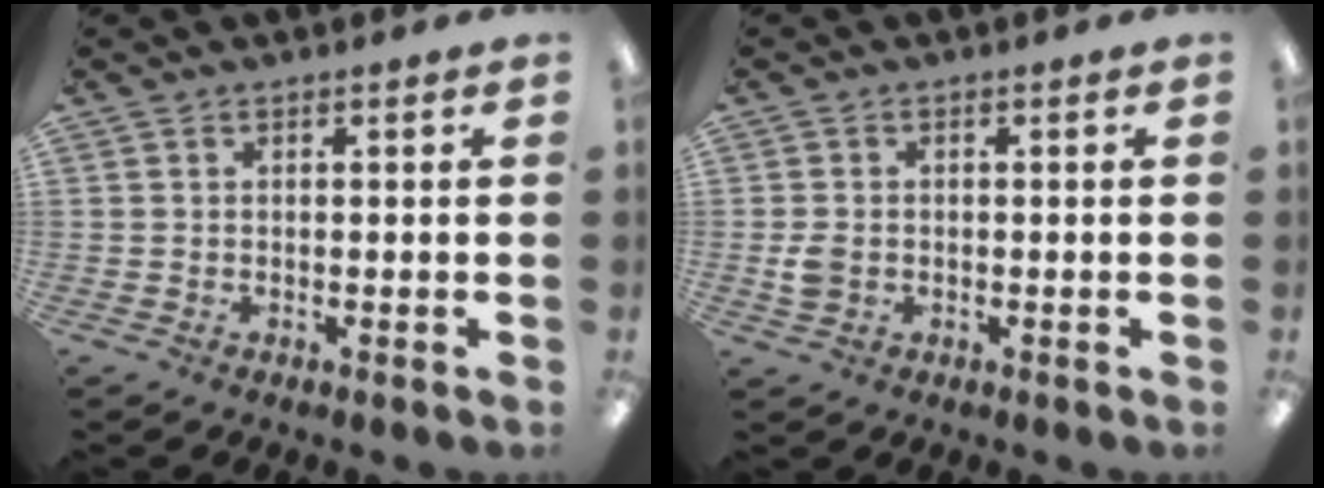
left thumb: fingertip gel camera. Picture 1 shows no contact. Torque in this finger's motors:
{"motor_torque": [-0.06, 0.07, 0.03, -0.04, 0.01]}